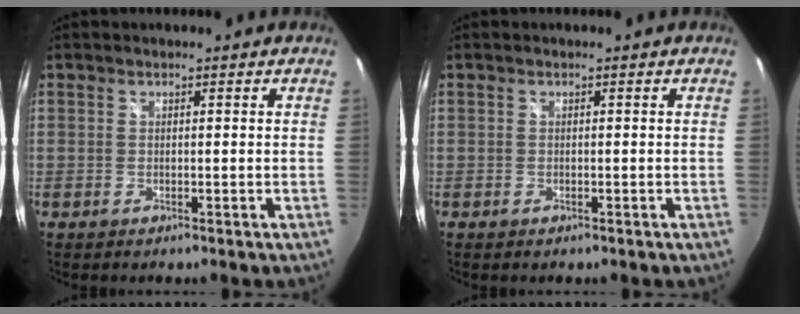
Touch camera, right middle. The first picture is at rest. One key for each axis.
{"total": 0.0}